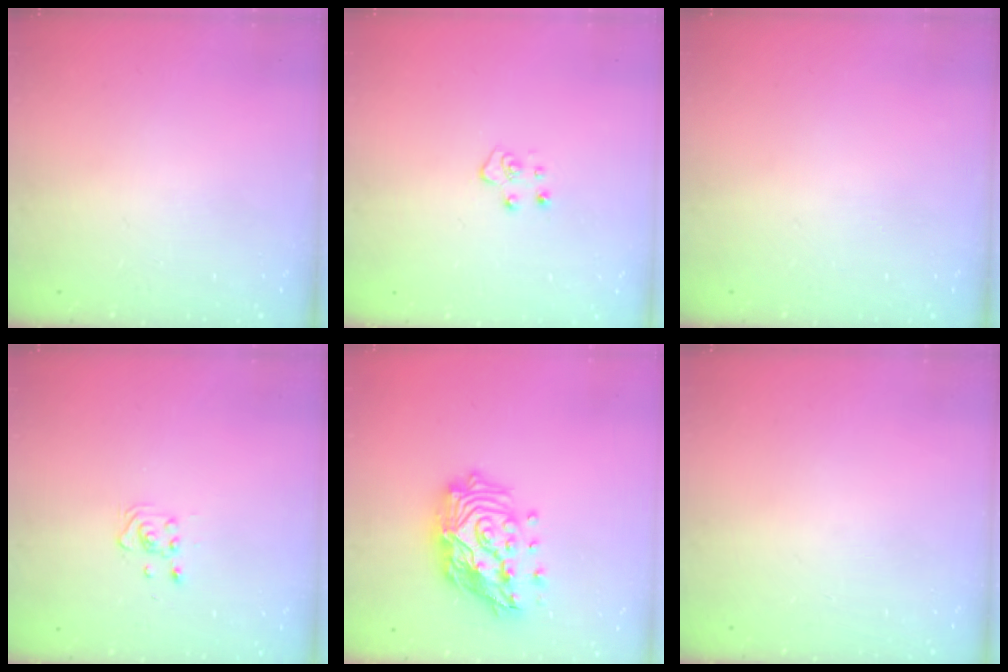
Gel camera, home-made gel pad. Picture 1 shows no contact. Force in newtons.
{"total": 5.4, "press": 5.4, "slide": 0.4}
{"total": 0.0}
{"total": 3.7, "press": 3.6, "slide": 0.5}
{"total": 18.6, "press": 18.6, "slide": 1.4}
{"total": 0.0}